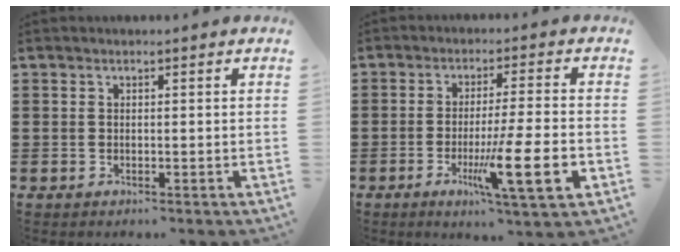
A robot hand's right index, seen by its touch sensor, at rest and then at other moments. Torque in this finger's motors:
{"motor_torque": [1.92, -0.22, 0.49, 0.21]}